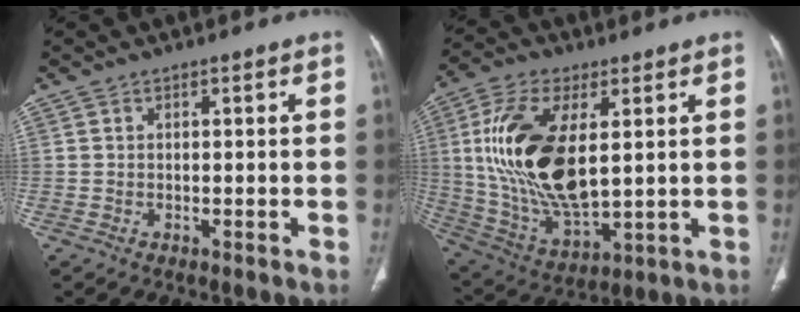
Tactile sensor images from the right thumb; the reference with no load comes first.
{"total": 21.1, "force": [3.5, 10.2, 18.1], "torque": [-0.360, -0.021, 0.074]}